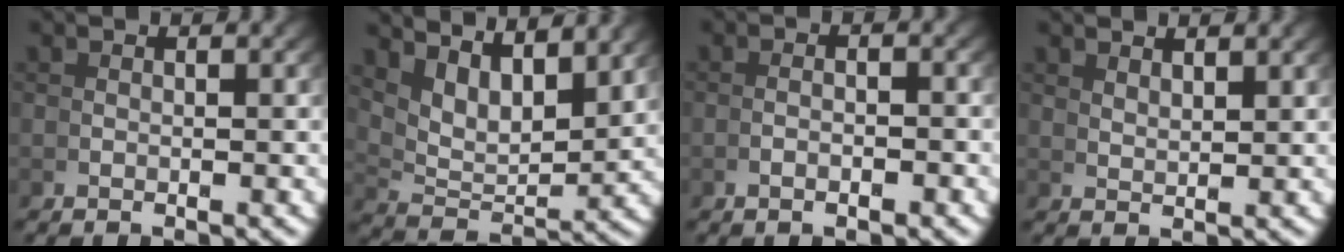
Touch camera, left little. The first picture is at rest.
{"total": 6.4, "force": [3.3, 3.0, 4.6], "torque": [-0.073, -0.009, 0.063]}
{"total": 1.2, "force": [-0.9, 0.0, 0.8], "torque": [-0.012, 0.004, -0.018]}
{"total": 2.4, "force": [2.2, -1.1, 0.2], "torque": [0.002, -0.002, 0.048]}